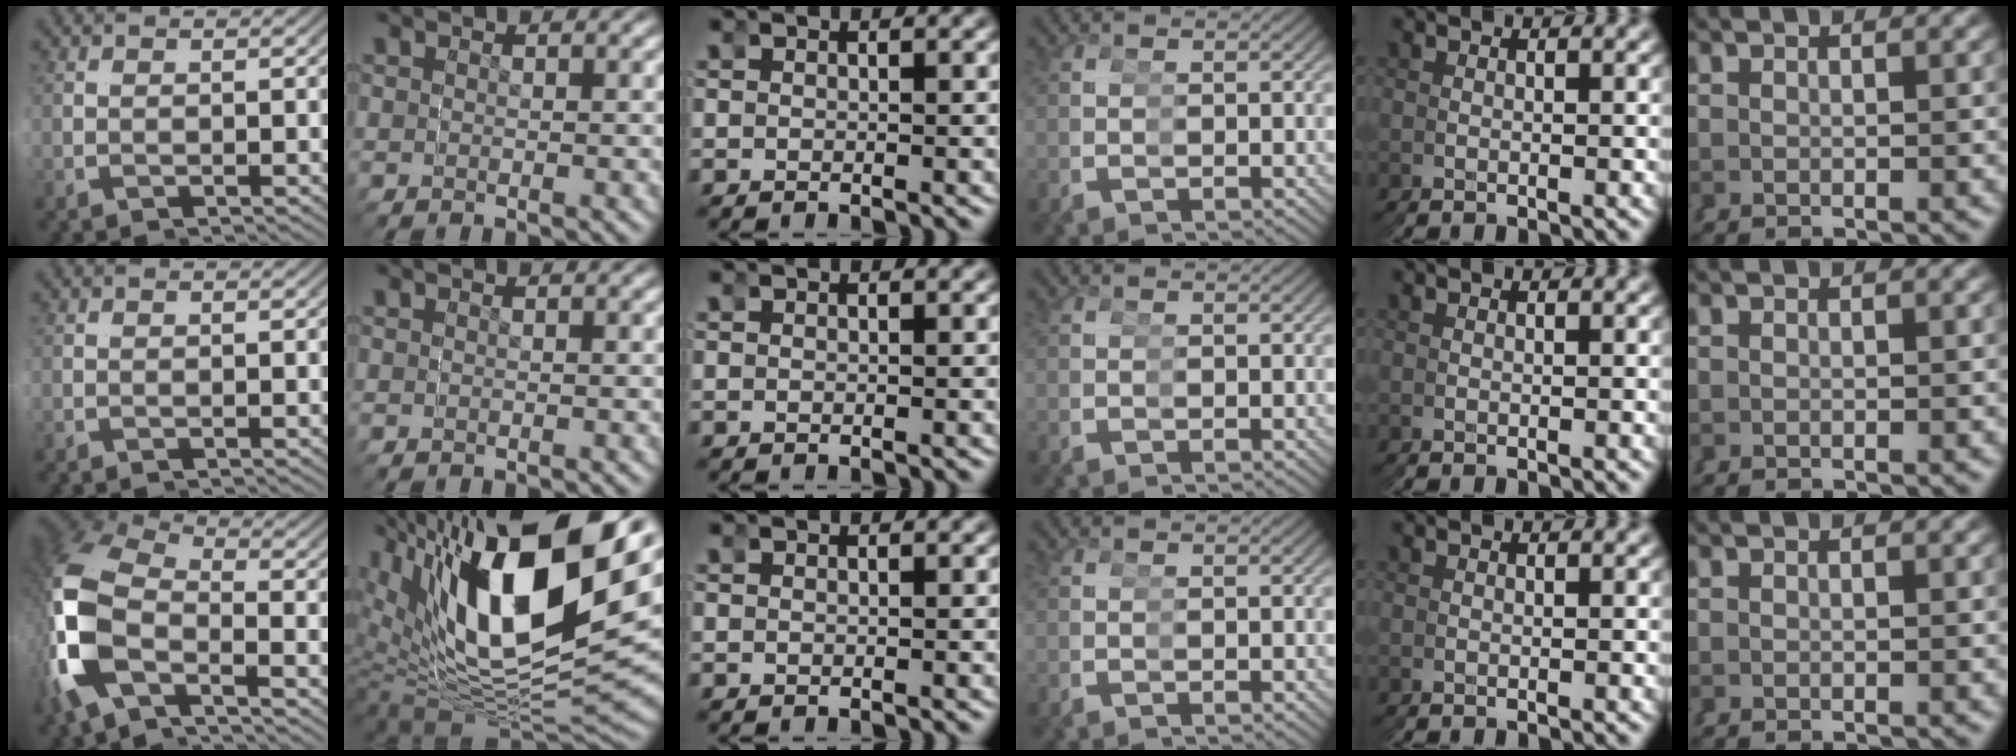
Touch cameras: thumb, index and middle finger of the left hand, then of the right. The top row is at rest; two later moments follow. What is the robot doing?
{"motion": "grasp_and_lifting", "object": "scissors"}